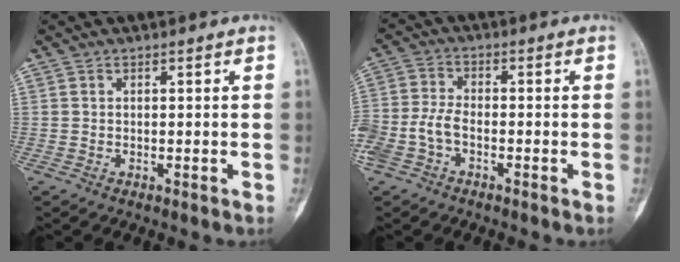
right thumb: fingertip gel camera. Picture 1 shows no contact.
{"total": 8.0, "force": [-3.0, 4.8, 5.6], "torque": [-0.133, 0.022, -0.060]}